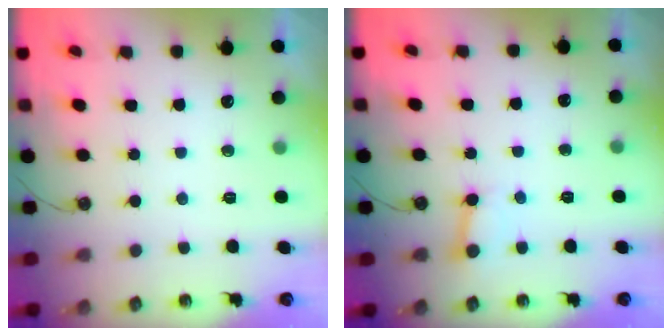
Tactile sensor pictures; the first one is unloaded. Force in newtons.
{"total": 5.0, "press": 5.0, "slide": 0.5}